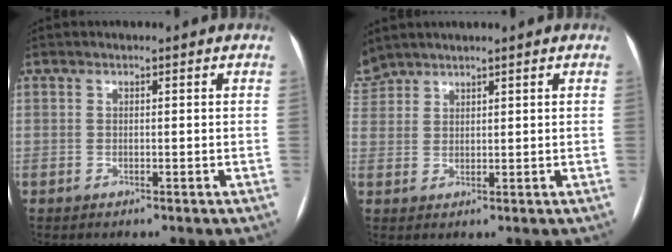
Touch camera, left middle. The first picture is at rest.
{"total": 3.8, "force": [3.6, 1.2, 0.2], "torque": [-0.013, 0.017, 0.076]}